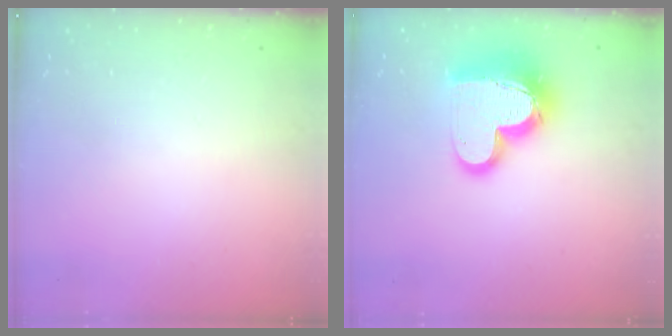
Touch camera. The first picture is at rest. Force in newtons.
{"total": 17.4, "press": 17.4, "slide": 1.3}